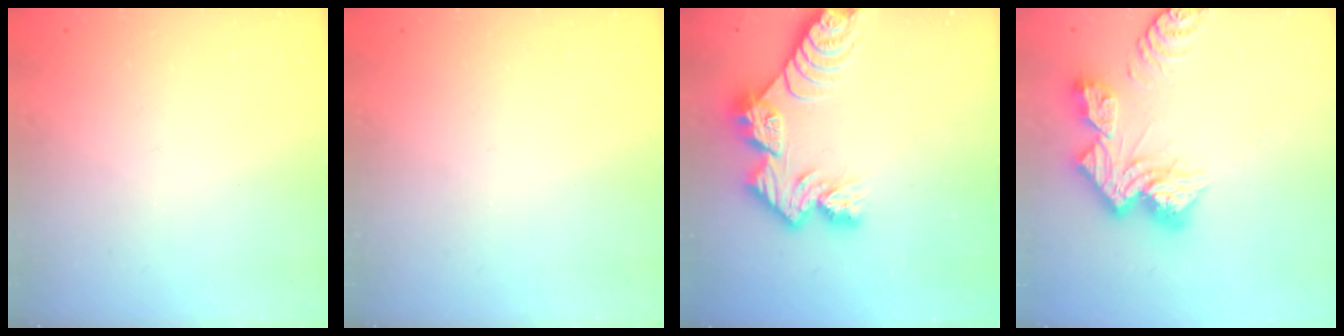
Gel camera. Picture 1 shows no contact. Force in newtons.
{"total": 0.0}
{"total": 11.9, "press": 11.8, "slide": 1.0}
{"total": 15.8, "press": 15.7, "slide": 1.6}